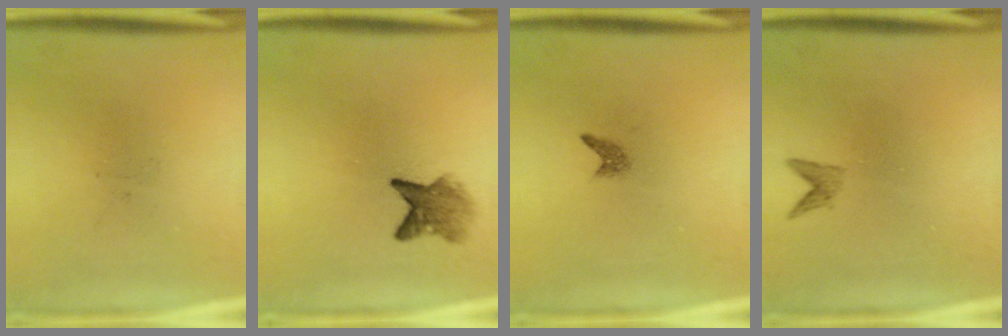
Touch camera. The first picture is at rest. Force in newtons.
{"total": 4.0}
{"total": 0.9}
{"total": 1.1}